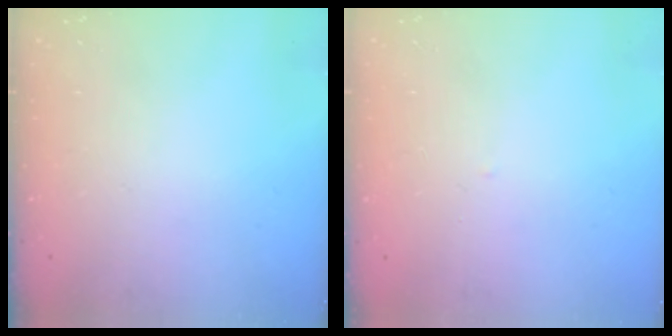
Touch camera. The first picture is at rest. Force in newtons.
{"total": 1.6, "press": 1.6, "slide": 0.3}